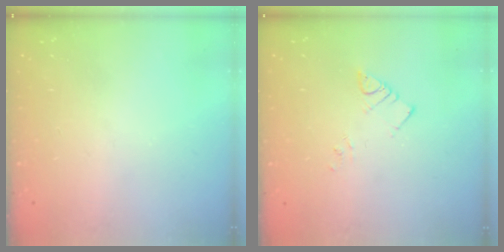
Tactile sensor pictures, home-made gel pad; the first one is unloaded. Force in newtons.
{"total": 3.2, "press": 3.2, "slide": 0.4}